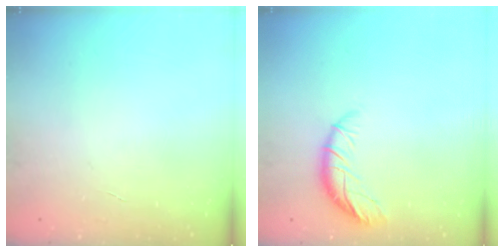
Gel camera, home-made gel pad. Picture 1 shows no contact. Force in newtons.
{"total": 8.9, "press": 8.7, "slide": 1.5}